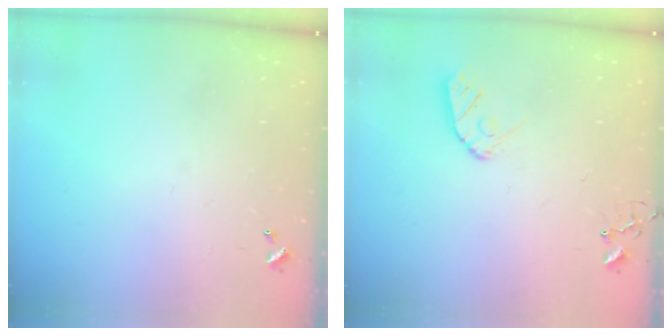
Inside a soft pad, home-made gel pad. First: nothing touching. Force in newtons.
{"total": 8.0, "press": 8.0, "slide": 0.5}